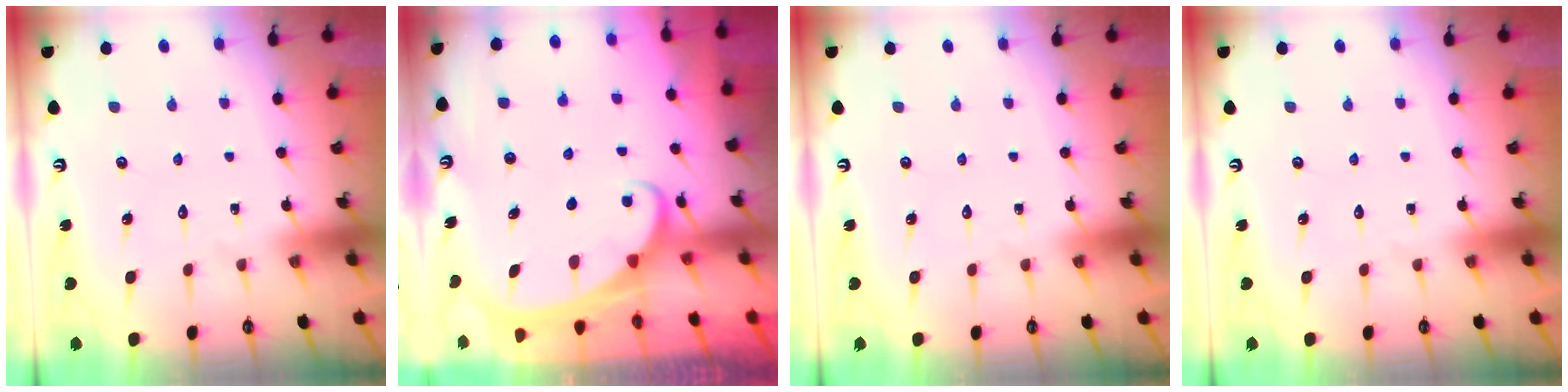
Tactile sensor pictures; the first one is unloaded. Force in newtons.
{"total": 2.2, "press": 2.1, "slide": 0.2}
{"total": 0.0}
{"total": 0.0}